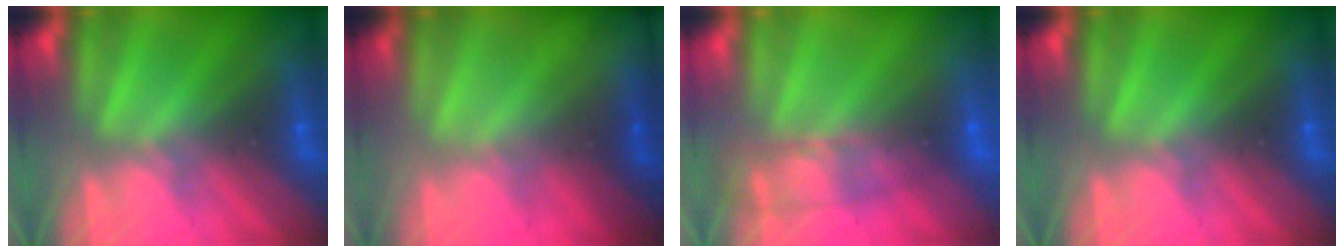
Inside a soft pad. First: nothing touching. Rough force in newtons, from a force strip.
{"total": 1.3}
{"total": 7.6}
{"total": 0.0}